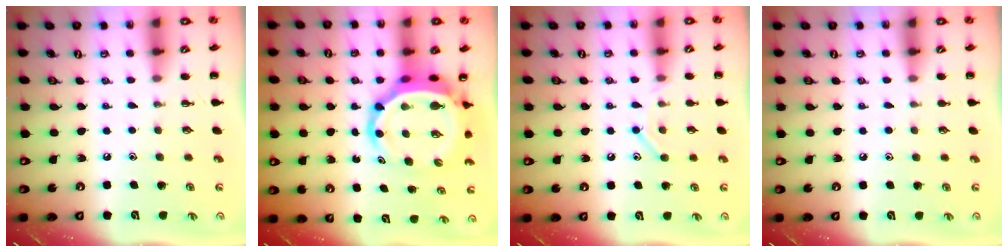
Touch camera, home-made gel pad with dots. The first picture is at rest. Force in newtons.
{"total": 8.2, "press": 7.8, "slide": 2.6}
{"total": 8.4, "press": 8.3, "slide": 1.4}
{"total": 5.1, "press": 4.8, "slide": 1.8}